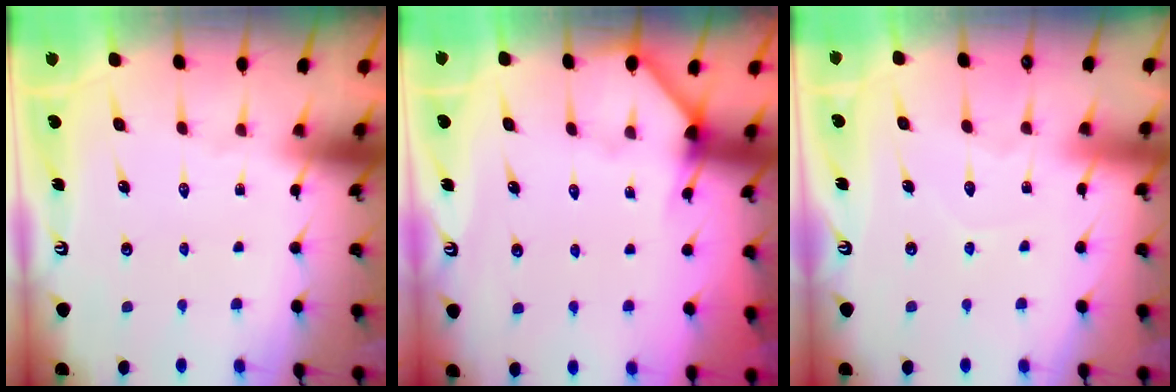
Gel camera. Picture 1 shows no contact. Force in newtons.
{"total": 4.2, "press": 4.2, "slide": 0.3}
{"total": 4.5, "press": 4.5, "slide": 0.4}